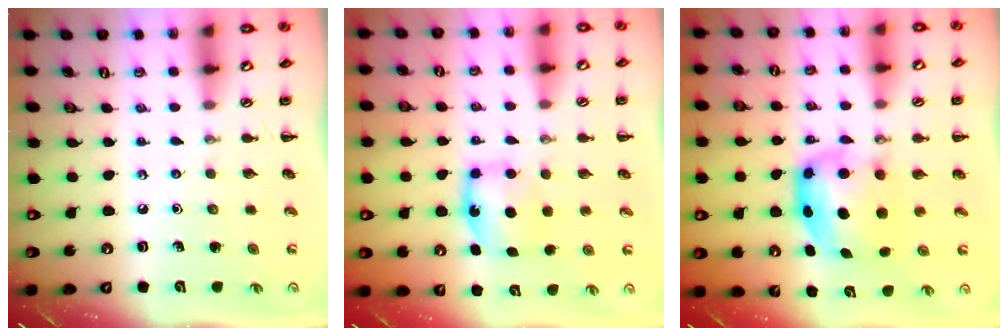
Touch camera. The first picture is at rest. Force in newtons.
{"total": 6.3, "press": 6.2, "slide": 0.8}
{"total": 6.0, "press": 5.9, "slide": 0.8}